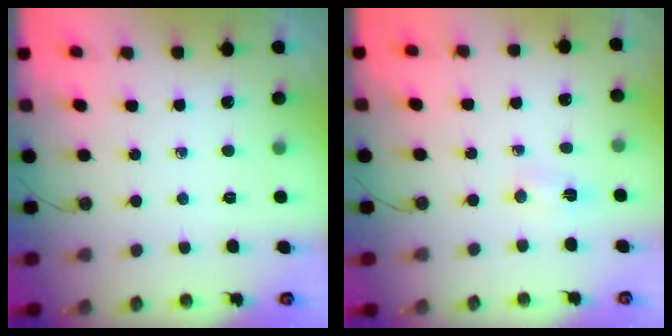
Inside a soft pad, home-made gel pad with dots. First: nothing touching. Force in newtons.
{"total": 2.1, "press": 1.6, "slide": 1.3}